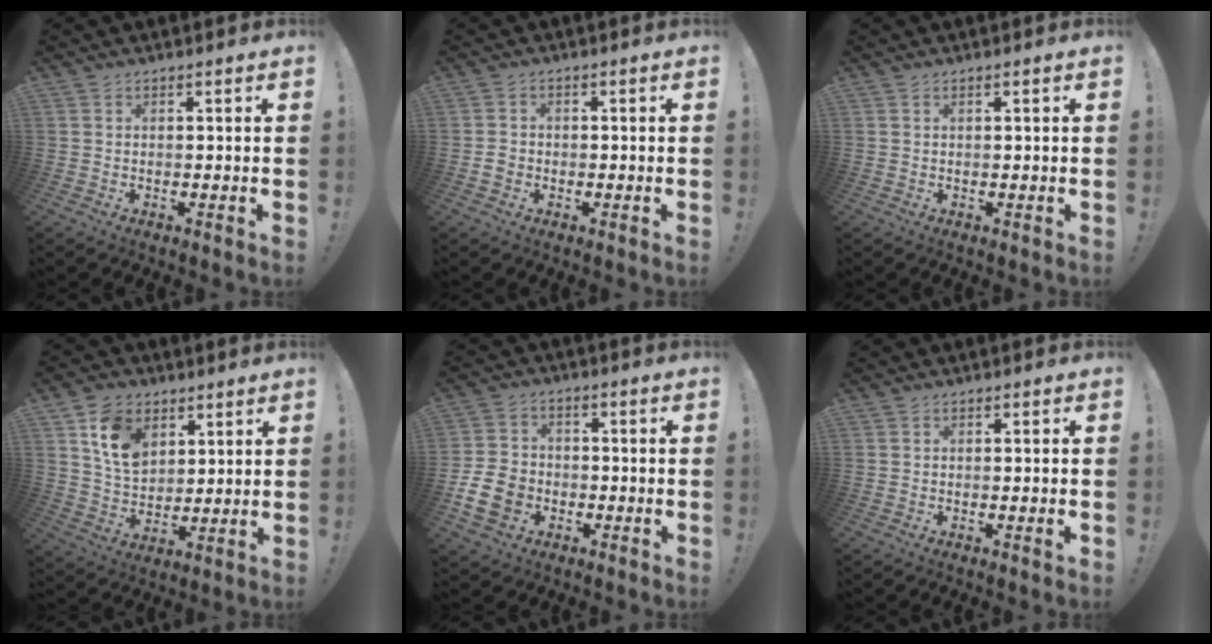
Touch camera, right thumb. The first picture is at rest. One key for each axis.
{"total": 3.0, "fx": -0.9, "fy": 2.4, "fz": 1.5, "tx": -0.015, "ty": 0.006, "tz": -0.015}
{"total": 0.8, "fx": 0.3, "fy": -0.2, "fz": 0.7, "tx": -0.012, "ty": 0.000, "tz": 0.003}
{"total": 12.1, "fx": 6.2, "fy": 8.3, "fz": 6.2, "tx": -0.105, "ty": -0.021, "tz": 0.122}
{"total": 12.1, "fx": -4.4, "fy": 9.5, "fz": 6.2, "tx": -0.117, "ty": 0.031, "tz": -0.081}
{"total": 1.3, "fx": -0.6, "fy": -0.3, "fz": 1.1, "tx": -0.023, "ty": 0.000, "tz": -0.010}